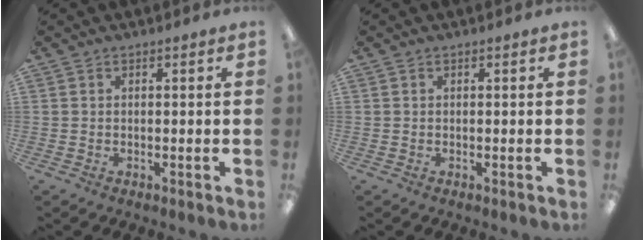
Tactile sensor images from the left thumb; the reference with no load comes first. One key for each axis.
{"total": 0.0}